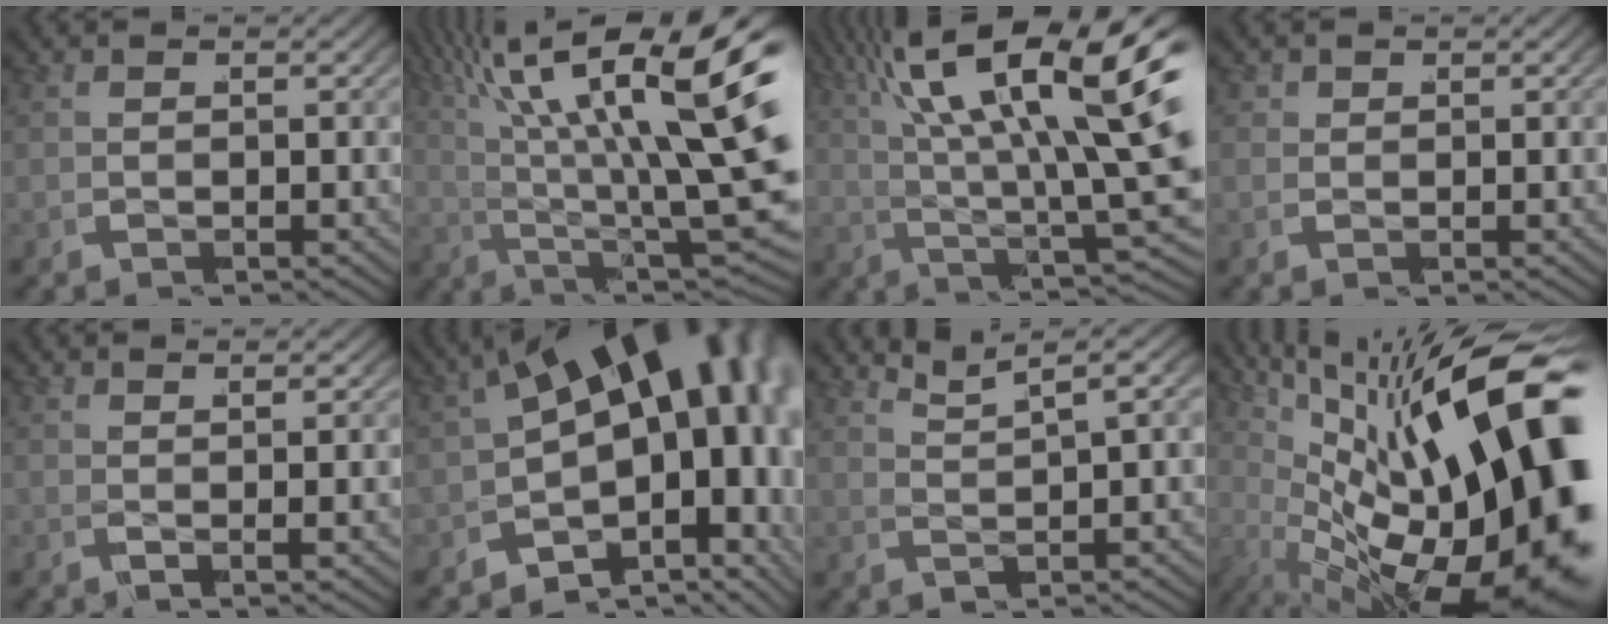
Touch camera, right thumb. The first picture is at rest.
{"total": 13.0, "force": [1.3, 6.4, 11.2], "torque": [-0.180, -0.029, 0.026]}
{"total": 12.2, "force": [2.1, 5.2, 10.8], "torque": [-0.164, -0.012, 0.035]}
{"total": 0.6, "force": [0.4, 0.2, -0.4], "torque": [0.006, -0.002, 0.007]}
{"total": 1.5, "force": [0.9, -0.2, 1.2], "torque": [-0.017, 0.003, 0.011]}
{"total": 18.6, "force": [0.5, 11.4, 14.7], "torque": [-0.215, -0.012, -0.012]}
{"total": 4.1, "force": [3.1, 0.9, 2.6], "torque": [-0.023, 0.017, 0.046]}
{"total": 22.0, "force": [-2.9, 12.6, 17.8], "torque": [-0.296, -0.062, -0.012]}